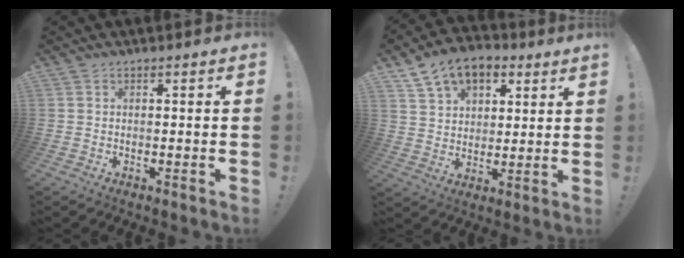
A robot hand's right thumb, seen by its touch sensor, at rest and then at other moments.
{"total": 11.9, "force": [7.0, 7.5, 6.0], "torque": [-0.104, -0.032, 0.136]}